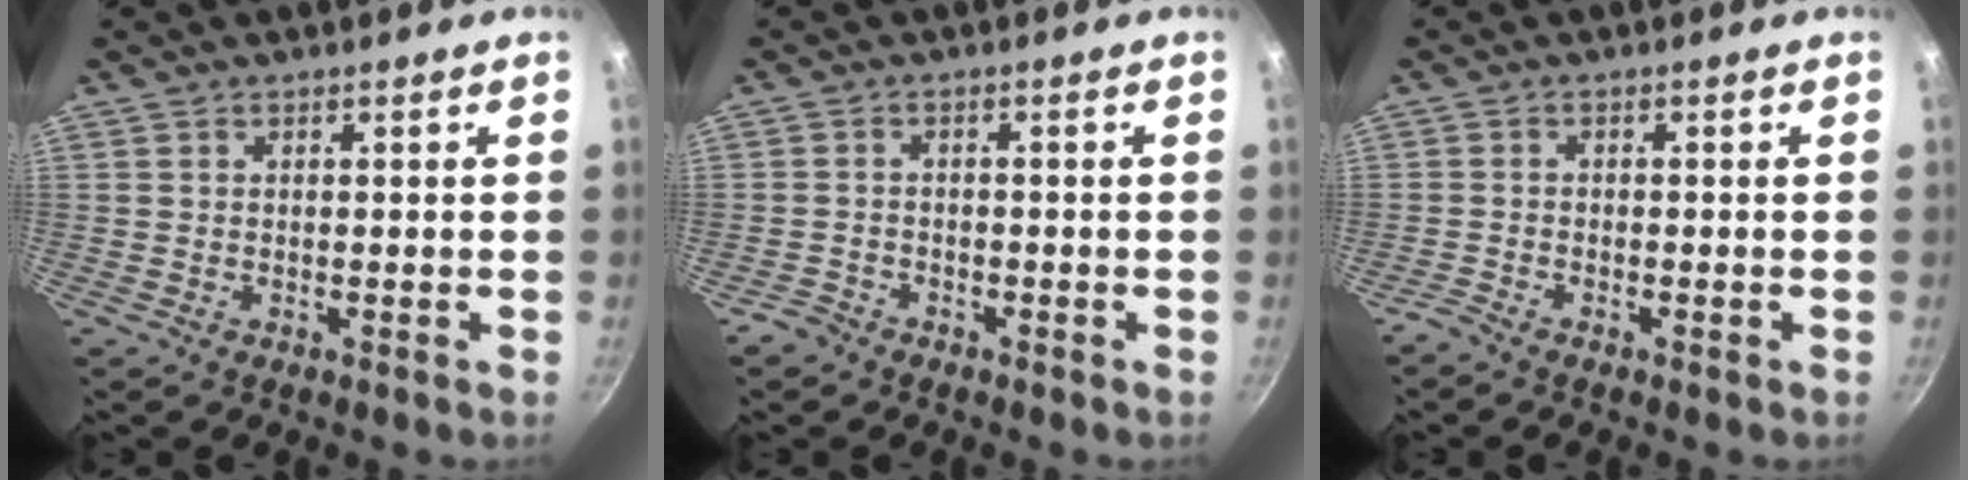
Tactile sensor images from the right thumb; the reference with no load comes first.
{"total": 2.3, "force": [-1.9, 1.3, 0.4], "torque": [-0.010, 0.022, -0.032]}
{"total": 1.6, "force": [-1.4, 0.2, 0.7], "torque": [-0.032, 0.011, -0.032]}